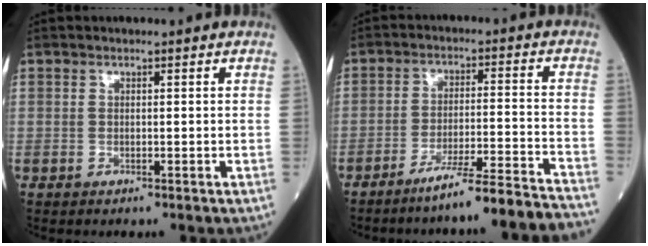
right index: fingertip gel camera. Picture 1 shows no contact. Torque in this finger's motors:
{"motor_torque": [0.72, -1.42, 0.50, 0.07]}